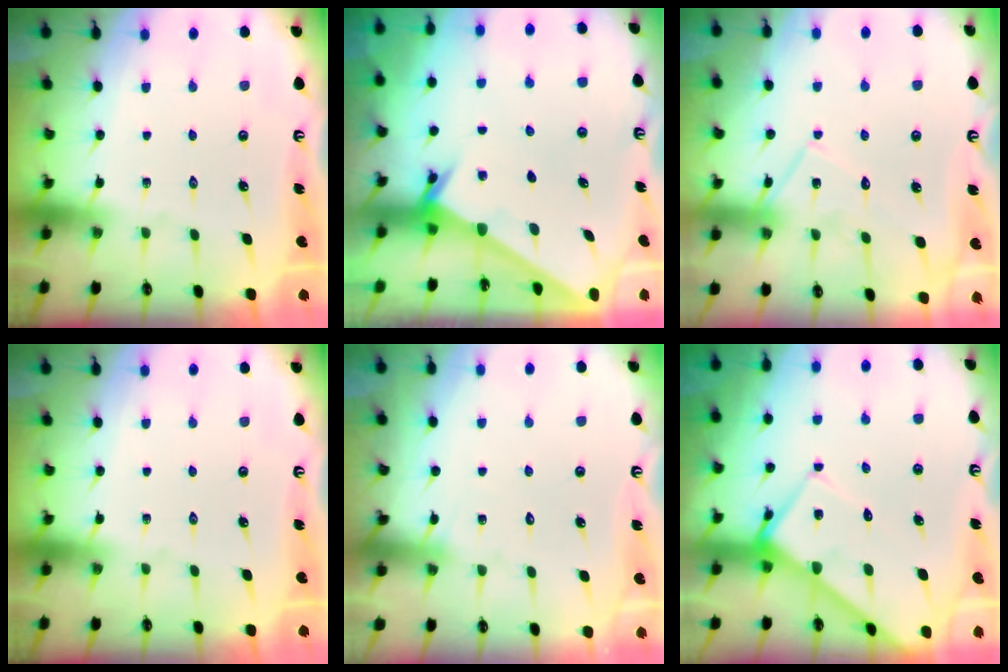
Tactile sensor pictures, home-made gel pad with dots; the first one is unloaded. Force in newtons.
{"total": 2.3, "press": 2.2, "slide": 0.2}
{"total": 10.5, "press": 10.5, "slide": 0.4}
{"total": 0.0}
{"total": 6.1, "press": 6.1, "slide": 0.5}
{"total": 9.6, "press": 9.6, "slide": 0.7}